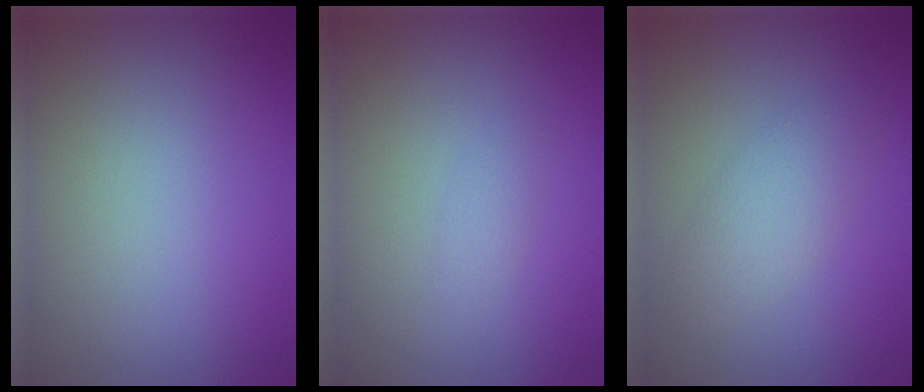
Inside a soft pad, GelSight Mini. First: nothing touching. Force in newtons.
{"total": 0.9, "press": 0.9, "slide": 0.1}
{"total": 2.7, "press": 2.7, "slide": 0.2}